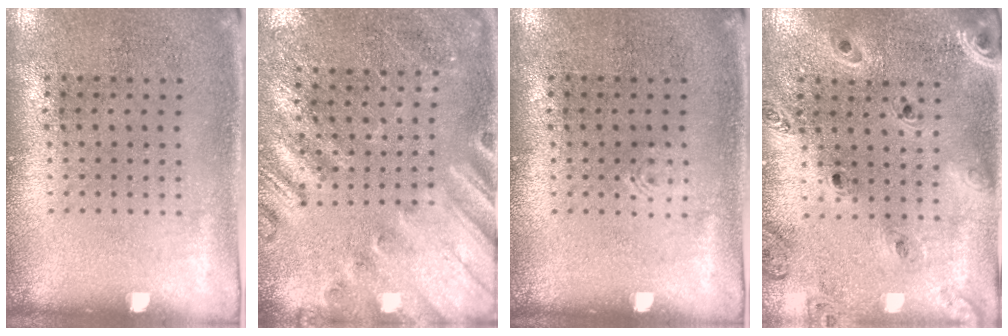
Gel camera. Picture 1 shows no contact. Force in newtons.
{"total": 2.2, "press": 2.1, "slide": 0.8}
{"total": 0.5, "press": 0.5, "slide": 0.1}
{"total": 1.4, "press": 1.4, "slide": 0.1}